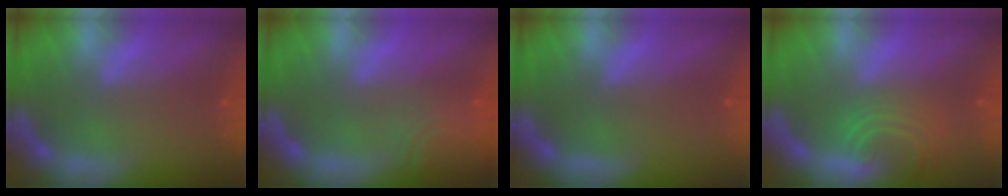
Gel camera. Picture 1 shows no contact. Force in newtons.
{"total": 6.6}
{"total": 0.0}
{"total": 5.5}